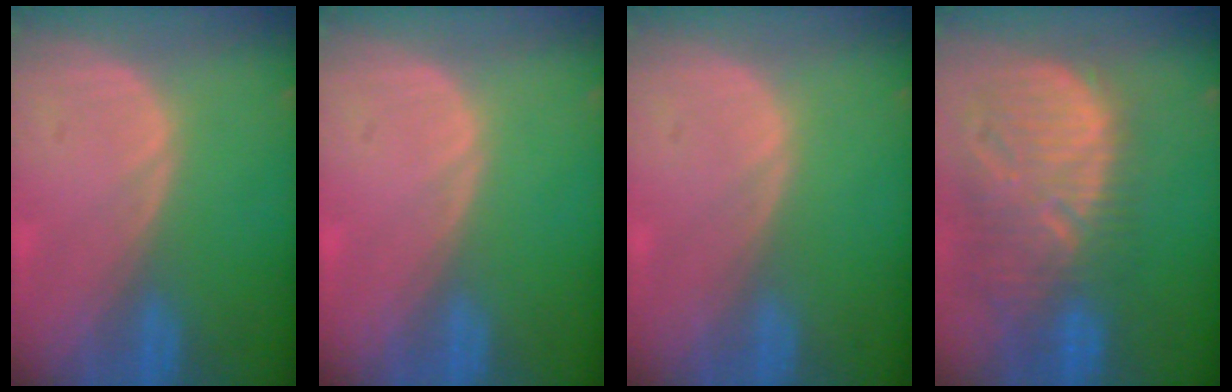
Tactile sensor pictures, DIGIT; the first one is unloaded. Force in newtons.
{"total": 0.0}
{"total": 0.0}
{"total": 13.1, "press": 11.4, "slide": 6.5}